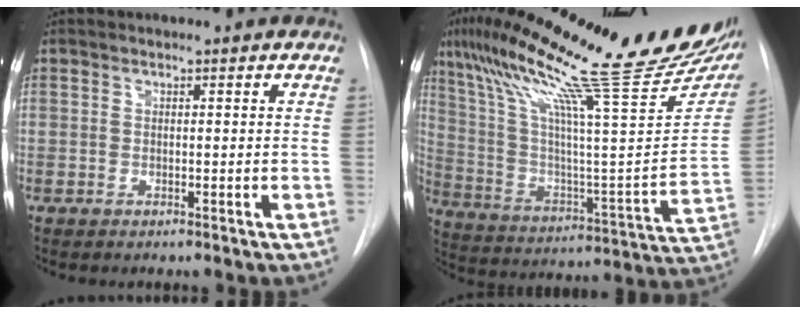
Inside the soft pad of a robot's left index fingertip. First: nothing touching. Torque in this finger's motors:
{"motor_torque": [0.80, -1.34, 0.52, 0.18]}